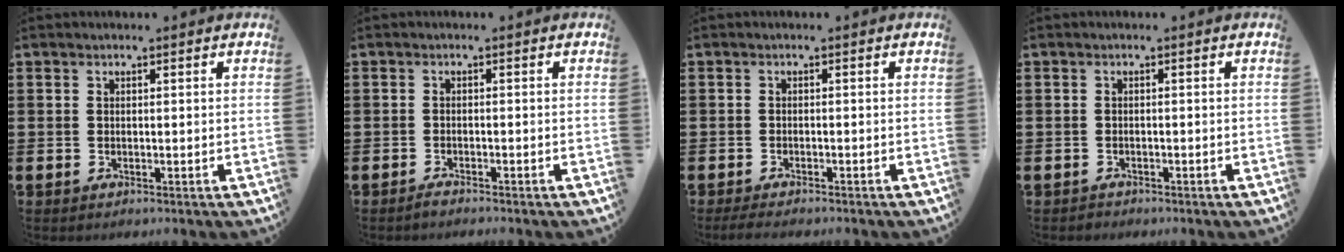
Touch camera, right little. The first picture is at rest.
{"total": 0.9, "force": [-0.8, 0.0, 0.3], "torque": [-0.007, -0.003, -0.016]}
{"total": 1.2, "force": [-1.0, 0.1, 0.6], "torque": [-0.011, -0.002, -0.020]}
{"total": 0.5, "force": [-0.5, 0.2, 0.0], "torque": [0.000, 0.001, -0.011]}